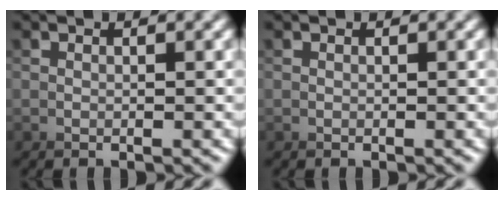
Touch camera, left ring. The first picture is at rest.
{"total": 0.0}